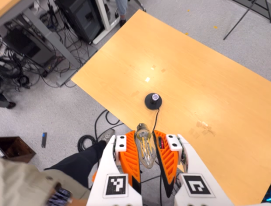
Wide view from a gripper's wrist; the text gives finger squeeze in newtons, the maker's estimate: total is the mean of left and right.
{"total": 22.2, "left": 23.9, "right": 20.6}